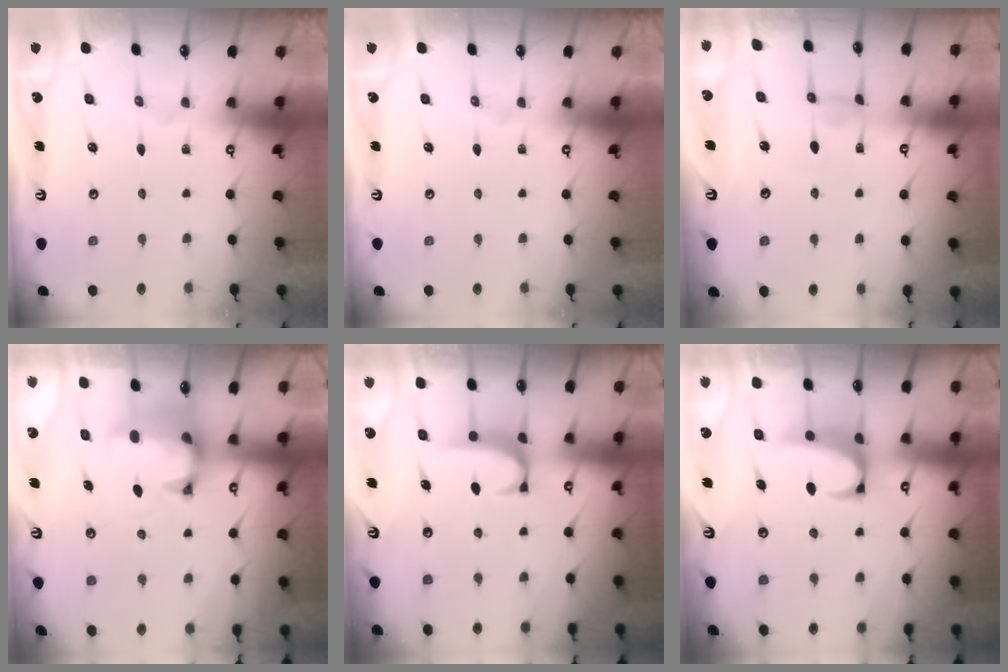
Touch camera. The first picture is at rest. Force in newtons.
{"total": 0.0}
{"total": 0.8, "press": 0.7, "slide": 0.5}
{"total": 1.6, "press": 1.2, "slide": 1.1}
{"total": 1.9, "press": 1.8, "slide": 0.5}
{"total": 2.2, "press": 2.0, "slide": 0.9}